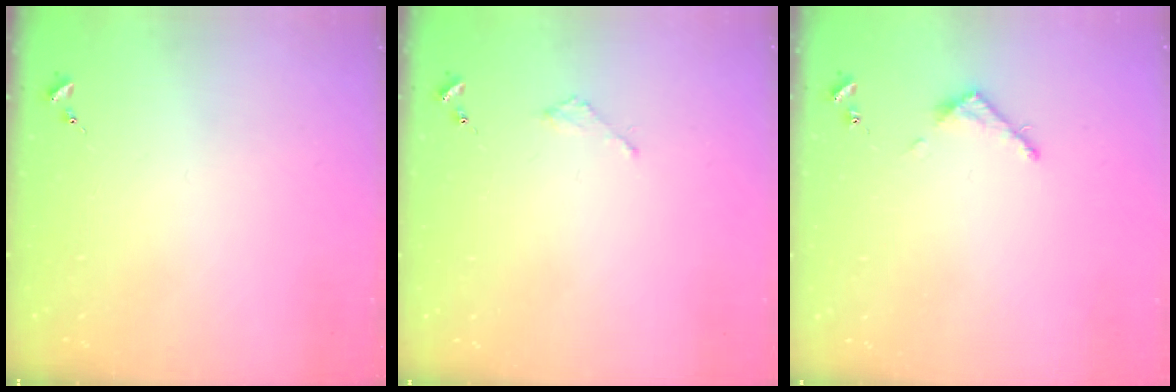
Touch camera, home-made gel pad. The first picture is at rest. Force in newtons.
{"total": 2.1, "press": 2.1, "slide": 0.2}
{"total": 3.5, "press": 3.5, "slide": 0.3}